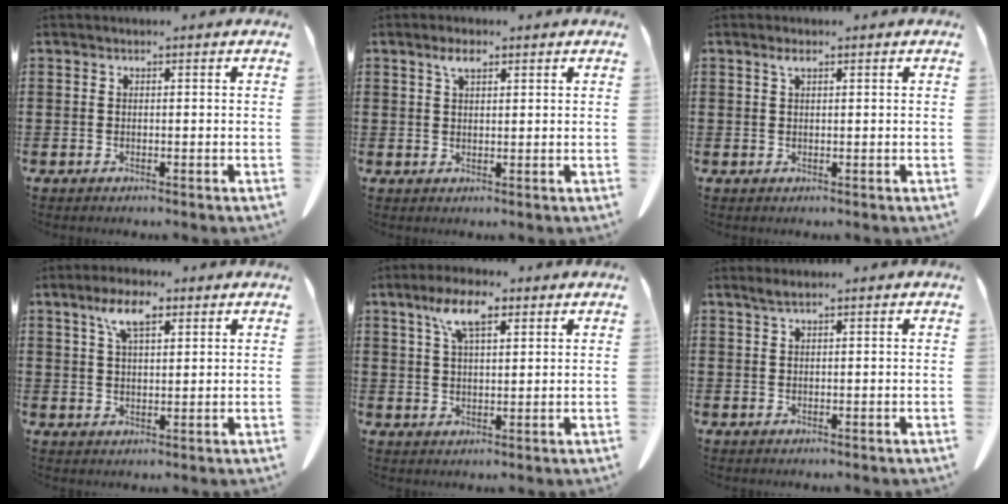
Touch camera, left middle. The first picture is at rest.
{"total": 2.9, "force": [1.7, 1.1, 2.2], "torque": [-0.047, 0.005, 0.029]}
{"total": 1.5, "force": [0.7, 0.4, 1.3], "torque": [-0.027, 0.003, 0.013]}
{"total": 6.5, "force": [3.6, 2.3, 4.9], "torque": [-0.098, 0.006, 0.061]}
{"total": 7.5, "force": [4.1, 2.6, 5.7], "torque": [-0.122, 0.009, 0.072]}
{"total": 1.4, "force": [0.9, 0.1, 1.0], "torque": [-0.021, 0.000, 0.017]}